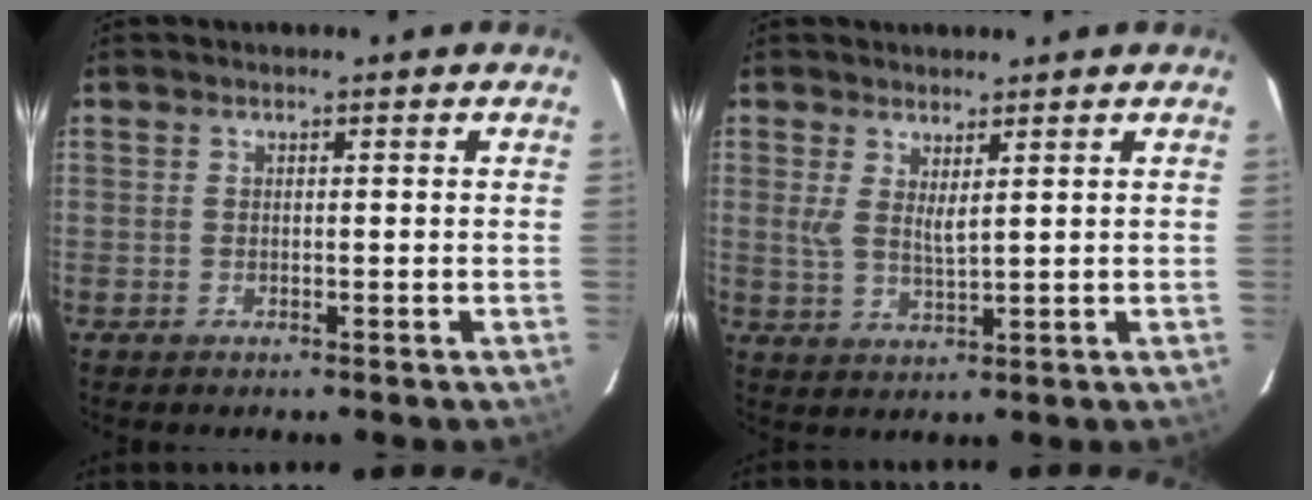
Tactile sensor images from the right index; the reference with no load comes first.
{"total": 3.6, "force": [1.9, 0.8, 2.9], "torque": [-0.055, -0.009, 0.034]}